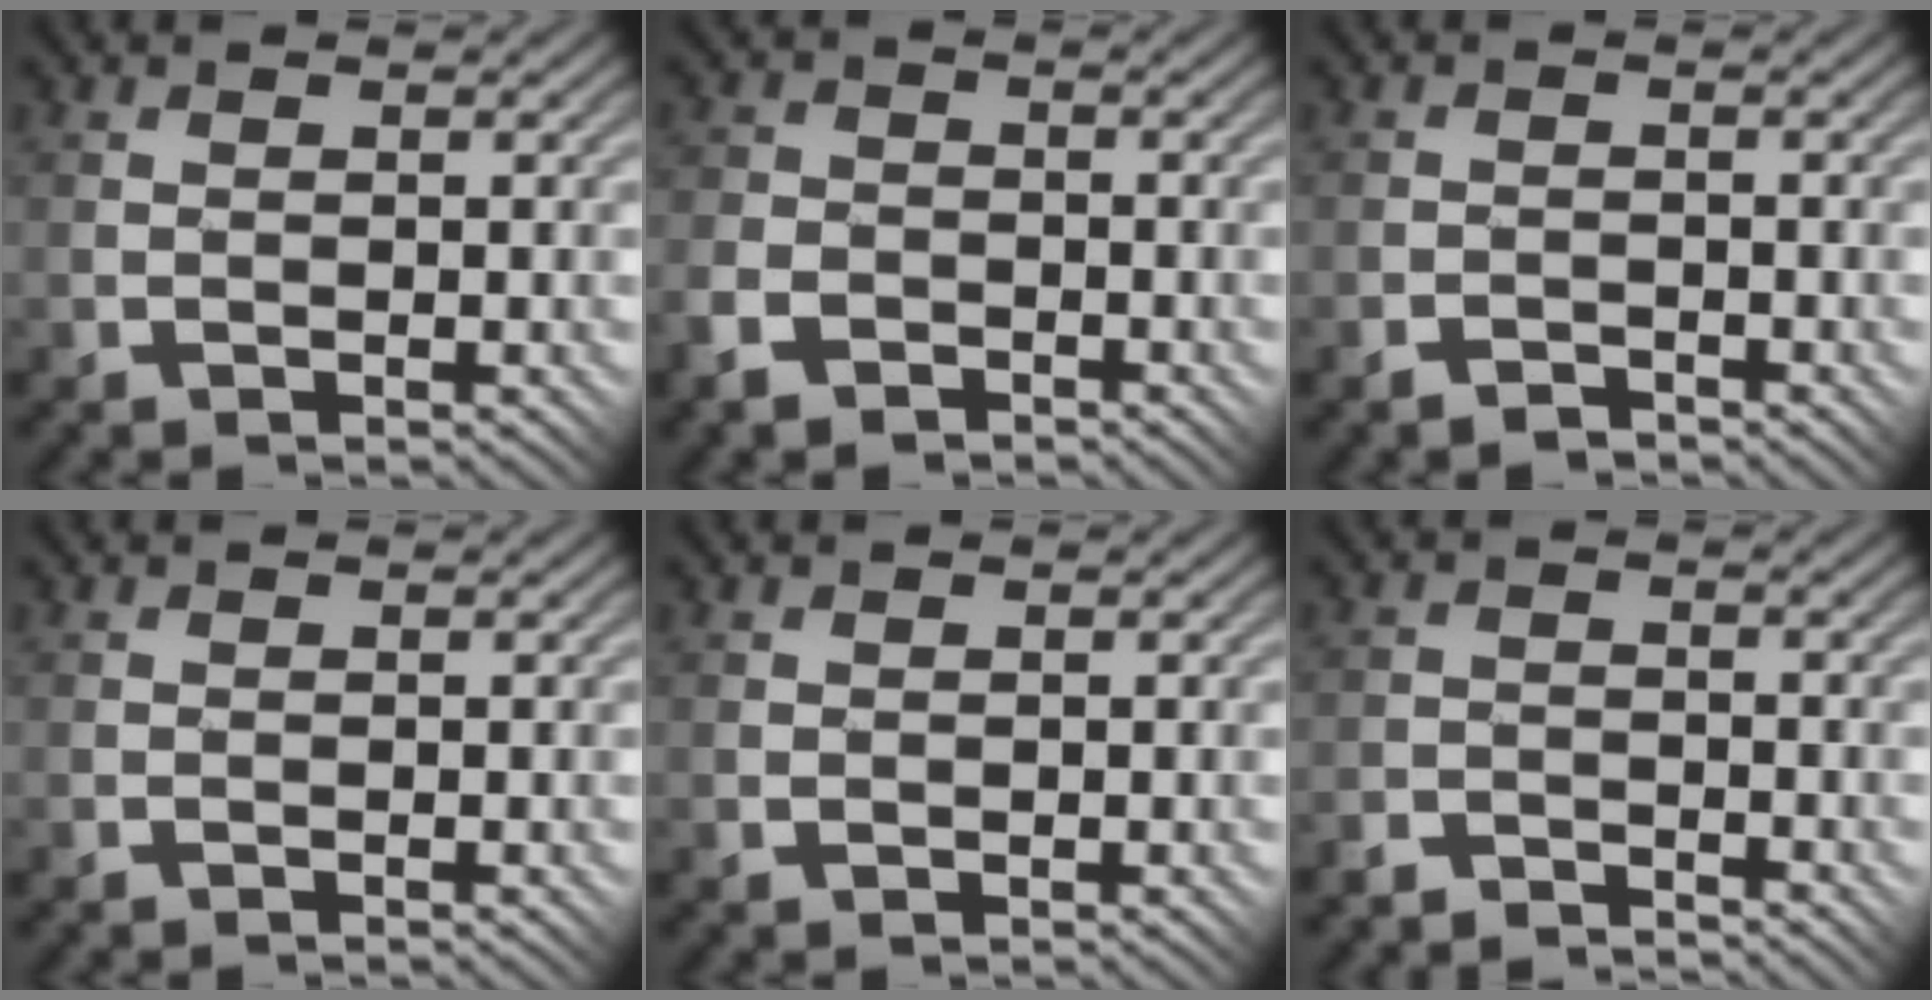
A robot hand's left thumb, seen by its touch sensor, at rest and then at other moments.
{"total": 4.1, "force": [-2.7, 2.6, 1.8], "torque": [-0.047, 0.000, -0.061]}
{"total": 1.4, "force": [-1.3, 0.4, 0.4], "torque": [-0.002, 0.006, -0.026]}
{"total": 0.0}
{"total": 0.6, "force": [0.0, 0.5, 0.3], "torque": [-0.002, -0.003, 0.001]}
{"total": 3.2, "force": [-3.2, 0.3, 0.3], "torque": [0.001, 0.004, -0.067]}